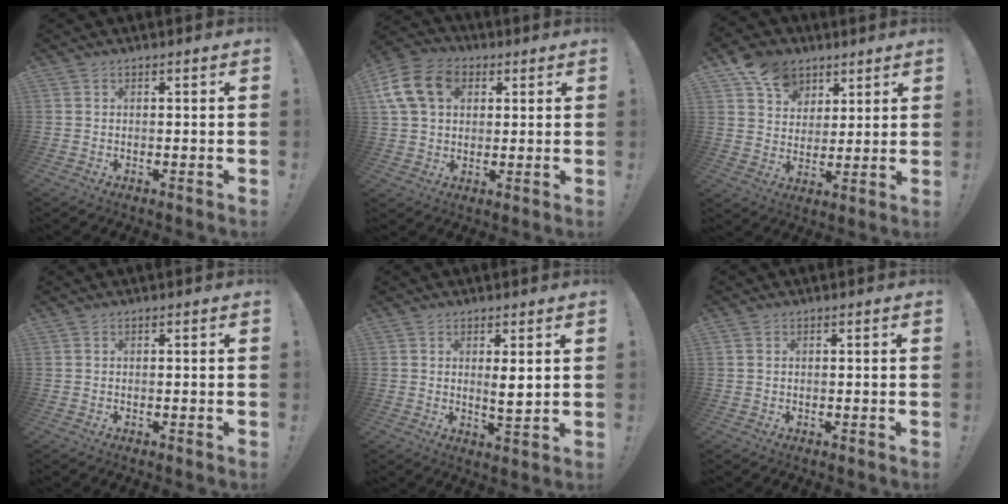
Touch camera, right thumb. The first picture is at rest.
{"total": 15.5, "force": [4.6, 11.8, 8.9], "torque": [-0.156, -0.006, 0.090]}
{"total": 12.5, "force": [6.9, 9.5, 4.4], "torque": [-0.064, -0.036, 0.136]}
{"total": 0.0}
{"total": 4.0, "force": [1.3, 0.5, 3.7], "torque": [-0.051, -0.019, 0.018]}
{"total": 0.6, "force": [0.2, 0.5, 0.1], "torque": [-0.008, 0.004, 0.006]}